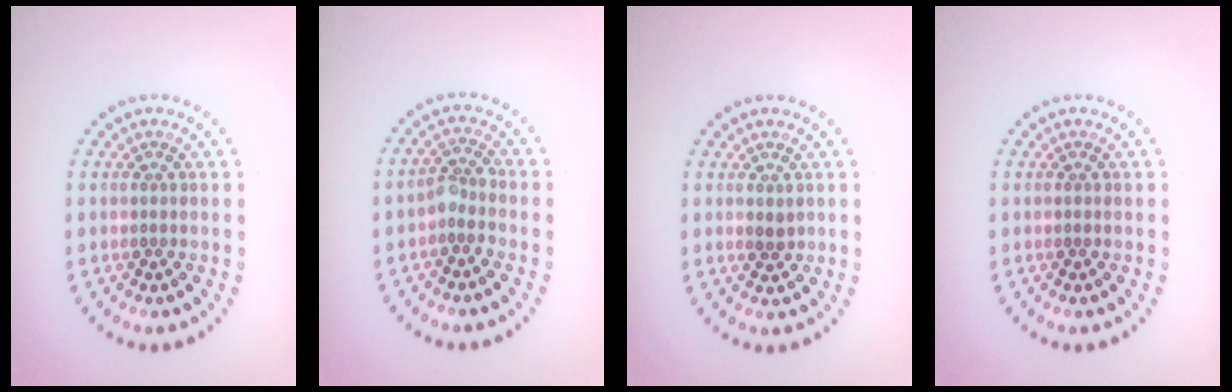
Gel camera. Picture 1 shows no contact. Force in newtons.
{"total": 1.9, "press": 1.5, "slide": 1.2}
{"total": 1.0, "press": 0.9, "slide": 0.1}
{"total": 0.0}